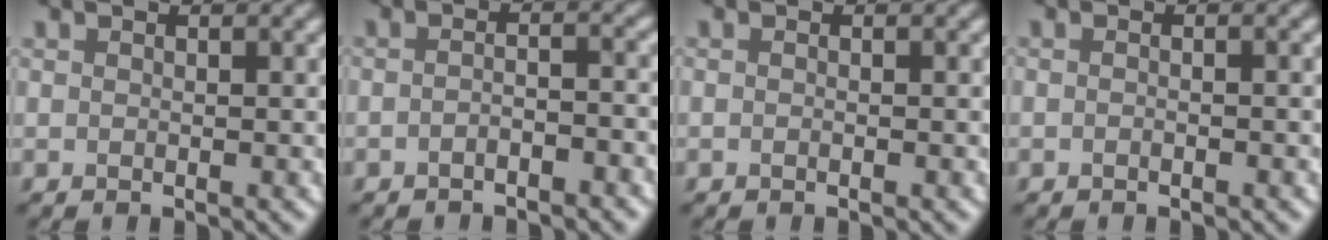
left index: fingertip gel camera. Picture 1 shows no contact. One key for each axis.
{"total": 2.0, "fx": -1.4, "fy": 0.6, "fz": 1.4, "tx": -0.024, "ty": 0.003, "tz": -0.028}
{"total": 0.0}
{"total": 1.0, "fx": -0.3, "fy": 0.4, "fz": 0.8, "tx": -0.009, "ty": -0.003, "tz": -0.012}